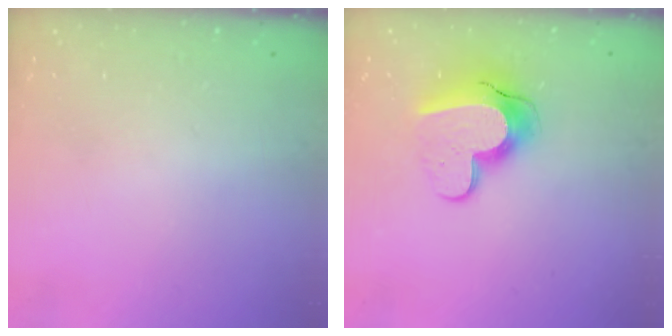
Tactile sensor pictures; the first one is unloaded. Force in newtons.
{"total": 13.1, "press": 13.0, "slide": 1.2}